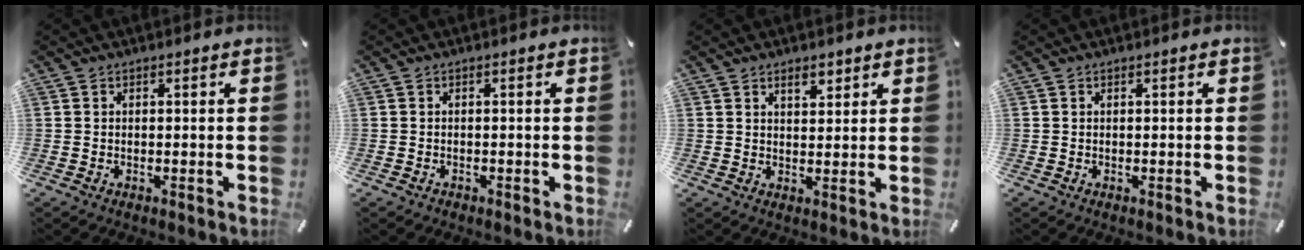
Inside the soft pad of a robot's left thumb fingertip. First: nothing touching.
{"total": 0.6, "force": [-0.5, 0.3, 0.2], "torque": [-0.002, 0.001, -0.012]}
{"total": 3.4, "force": [2.2, 1.8, 1.7], "torque": [-0.014, -0.008, 0.036]}
{"total": 0.0}